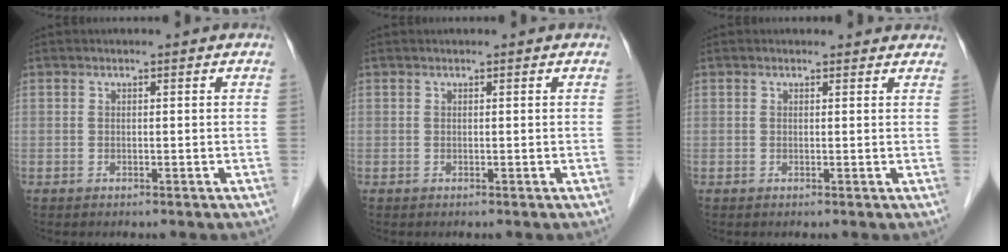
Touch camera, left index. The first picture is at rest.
{"total": 0.7, "force": [0.7, 0.0, 0.3], "torque": [-0.004, 0.016, 0.013]}
{"total": 2.6, "force": [2.5, 0.9, 0.3], "torque": [-0.005, 0.009, 0.018]}